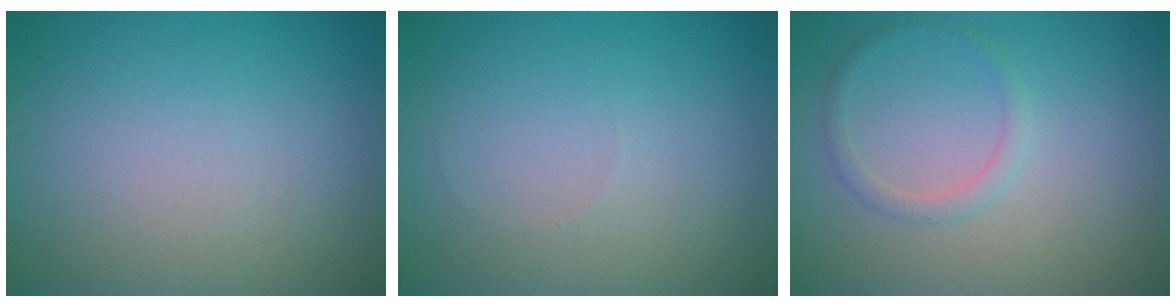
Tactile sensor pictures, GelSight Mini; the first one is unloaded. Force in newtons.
{"total": 0.0}
{"total": 1.1, "press": 1.1, "slide": 0.1}